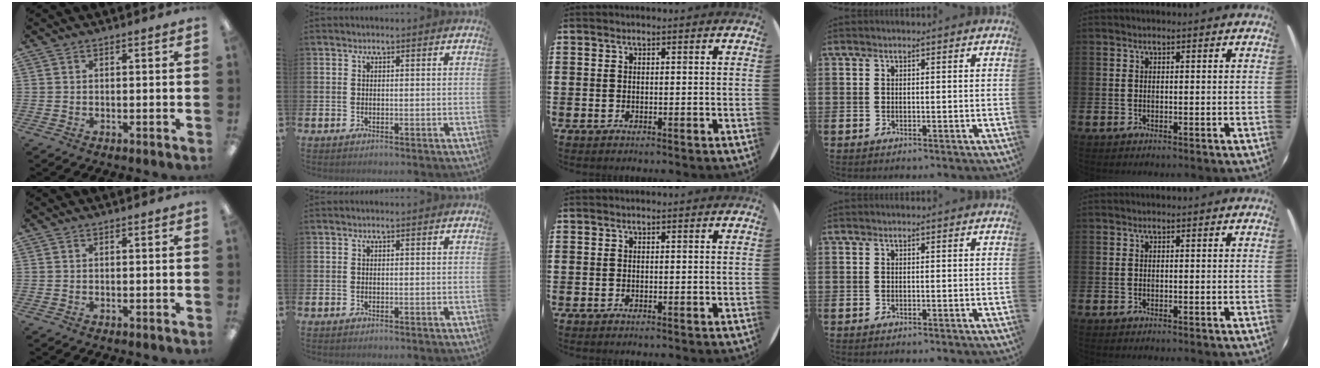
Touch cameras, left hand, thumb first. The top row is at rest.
{}